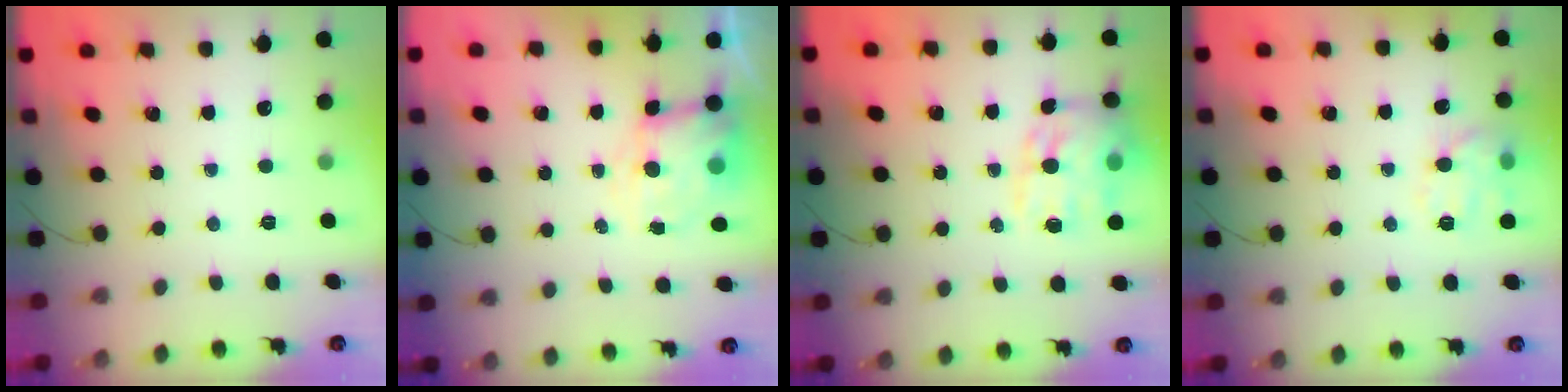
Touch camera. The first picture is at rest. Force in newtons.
{"total": 7.2, "press": 7.2, "slide": 0.7}
{"total": 16.4, "press": 16.1, "slide": 2.7}
{"total": 11.0, "press": 11.0, "slide": 0.4}